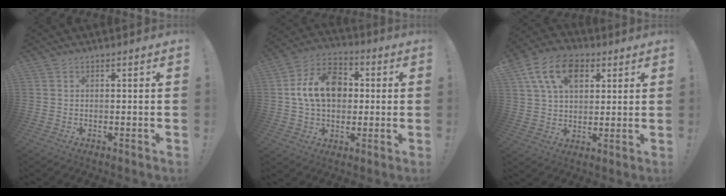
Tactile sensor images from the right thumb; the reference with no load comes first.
{"total": 16.2, "force": [2.5, 12.0, 10.6], "torque": [-0.166, 0.002, 0.049]}
{"total": 15.0, "force": [6.3, 10.0, 9.2], "torque": [-0.143, -0.012, 0.120]}